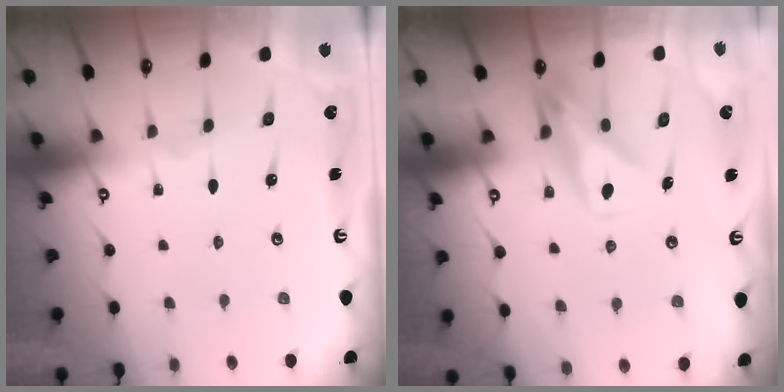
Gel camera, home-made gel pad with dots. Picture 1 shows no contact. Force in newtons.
{"total": 10.1, "press": 10.0, "slide": 1.2}